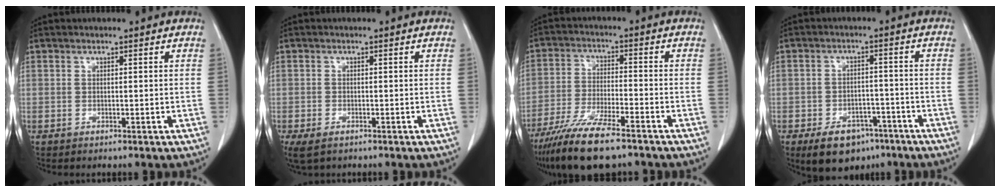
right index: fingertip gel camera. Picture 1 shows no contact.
{"total": 3.4, "force": [-2.0, 1.8, 2.1], "torque": [-0.045, -0.010, -0.026]}
{"total": 12.2, "force": [-9.2, 1.9, 7.8], "torque": [-0.144, -0.030, -0.161]}
{"total": 8.8, "force": [-5.9, 5.1, 4.1], "torque": [-0.065, 0.005, -0.085]}